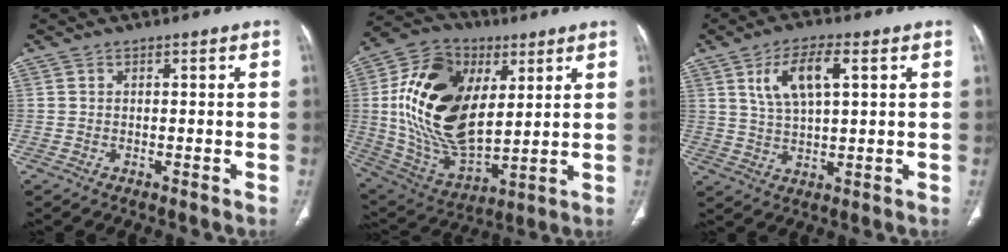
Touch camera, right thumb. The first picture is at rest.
{"total": 24.4, "force": [5.2, 14.5, 19.0], "torque": [-0.345, -0.024, 0.096]}
{"total": 9.0, "force": [3.4, 3.5, 7.6], "torque": [-0.145, -0.003, 0.068]}